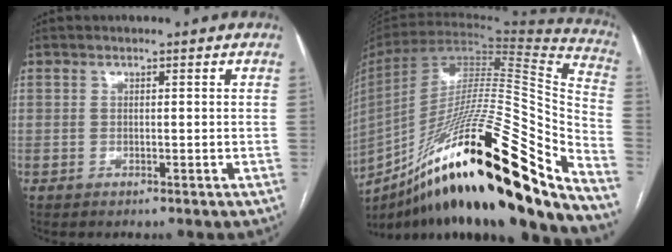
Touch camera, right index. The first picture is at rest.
{"total": 37.5, "force": [-22.5, 4.7, 29.7], "torque": [-0.447, -0.037, -0.368]}